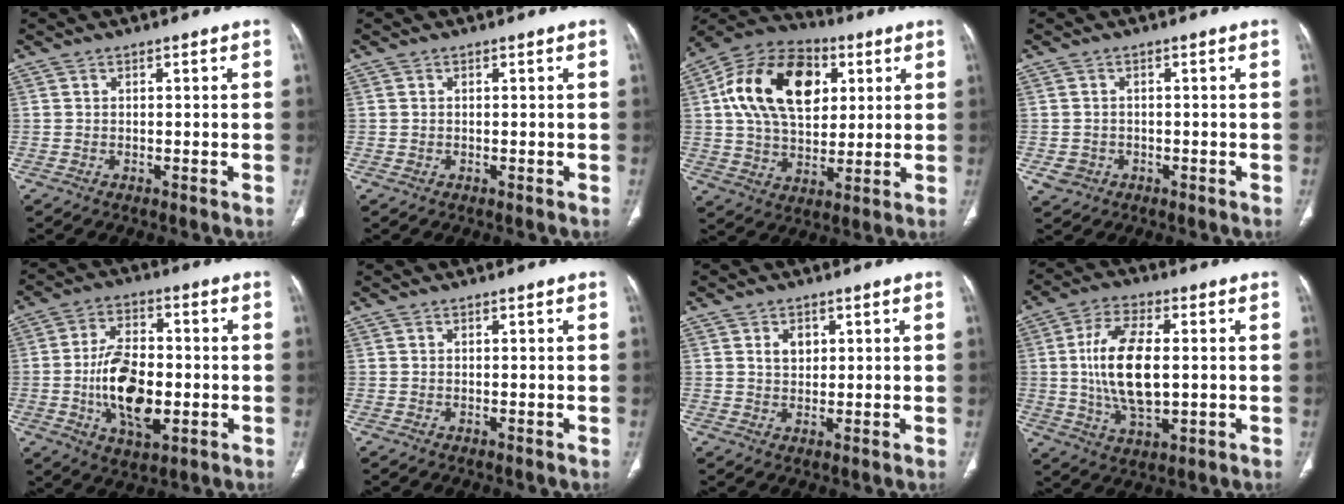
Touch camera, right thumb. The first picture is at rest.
{"total": 0.0}
{"total": 21.0, "force": [5.6, 13.5, 15.1], "torque": [-0.240, 0.004, 0.090]}
{"total": 2.9, "force": [-1.0, 2.6, 0.8], "torque": [-0.007, 0.007, -0.009]}
{"total": 14.3, "force": [-2.4, 7.8, 11.8], "torque": [-0.196, 0.006, -0.037]}
{"total": 0.0}
{"total": 3.0, "force": [1.1, 2.2, 1.7], "torque": [-0.011, -0.004, 0.019]}
{"total": 14.3, "force": [0.5, 6.9, 12.5], "torque": [-0.232, -0.003, 0.012]}